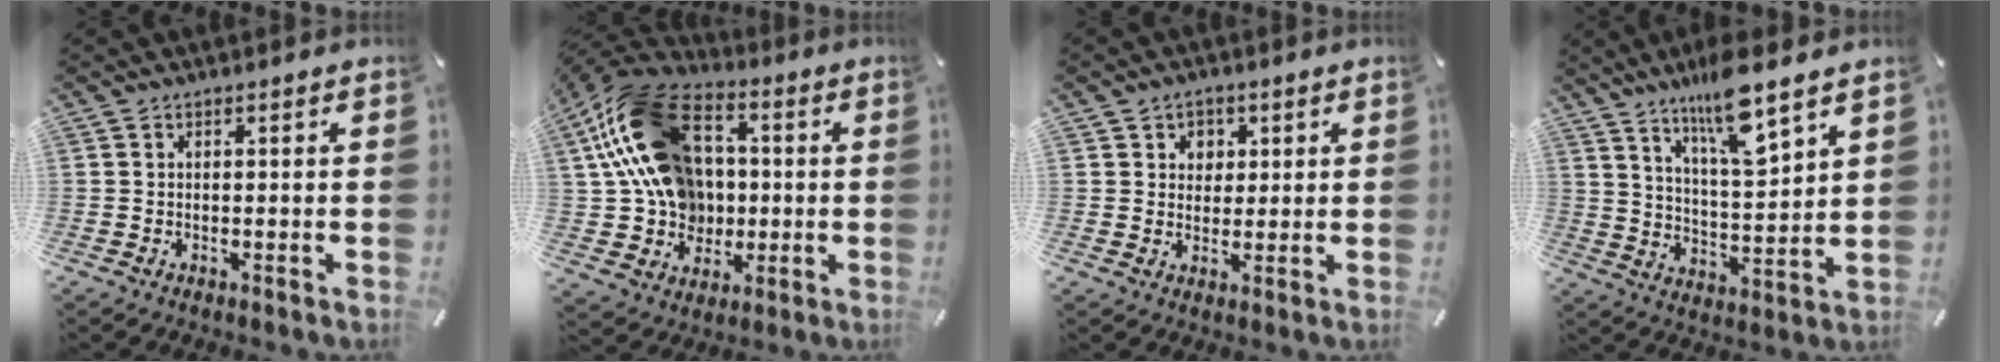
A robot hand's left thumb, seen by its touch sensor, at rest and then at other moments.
{"total": 22.1, "force": [4.7, 17.4, 12.9], "torque": [-0.254, -0.009, 0.095]}
{"total": 3.7, "force": [1.0, 3.5, 0.6], "torque": [0.001, 0.000, 0.012]}
{"total": 12.3, "force": [9.6, 2.2, 7.3], "torque": [-0.129, -0.055, 0.164]}